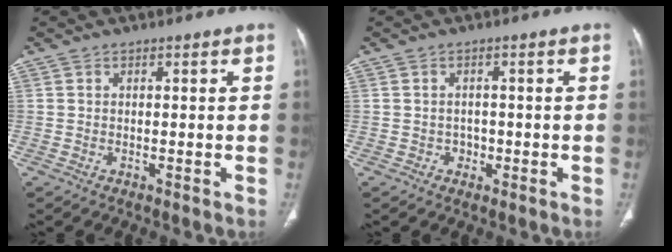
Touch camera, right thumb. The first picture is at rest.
{"total": 1.8, "force": [-0.7, 1.6, 0.4], "torque": [0.007, 0.006, -0.011]}